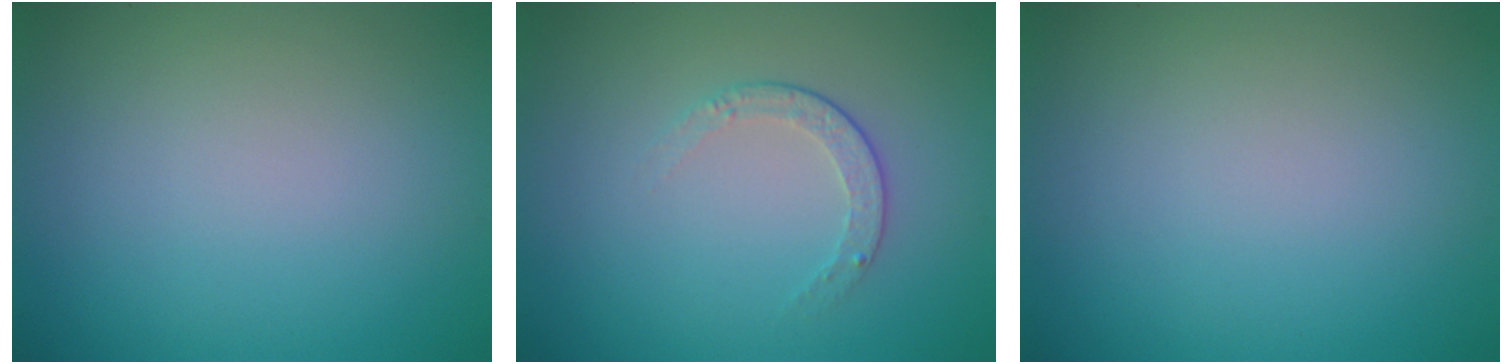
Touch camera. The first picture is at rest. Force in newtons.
{"total": 1.6, "press": 1.2, "slide": 1.1}
{"total": 0.0}